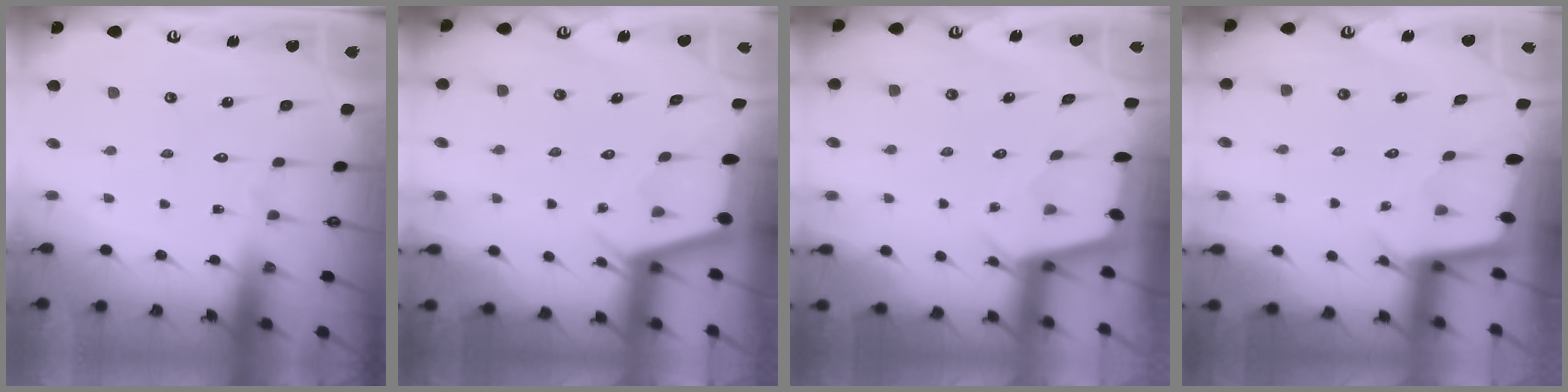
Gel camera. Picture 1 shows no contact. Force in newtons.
{"total": 2.2, "press": 2.2, "slide": 0.3}
{"total": 2.6, "press": 2.6, "slide": 0.3}
{"total": 2.4, "press": 2.4, "slide": 0.1}